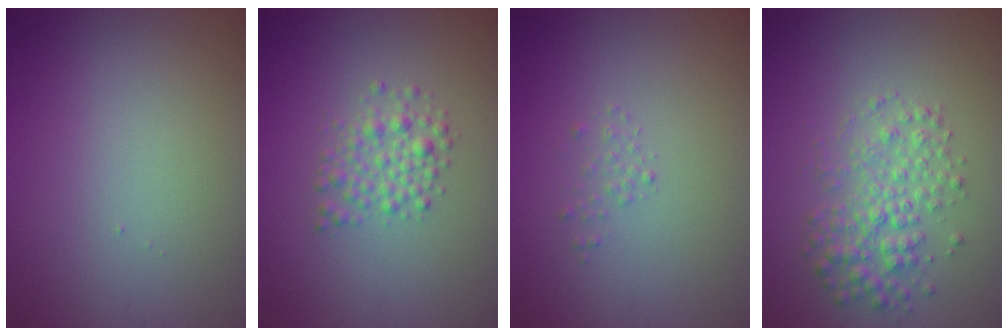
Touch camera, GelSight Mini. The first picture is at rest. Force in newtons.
{"total": 2.5, "press": 2.5, "slide": 0.0}
{"total": 0.7, "press": 0.7, "slide": 0.1}
{"total": 3.8, "press": 3.8, "slide": 0.0}